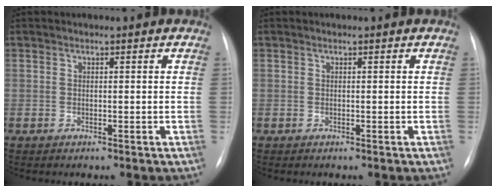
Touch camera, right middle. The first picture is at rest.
{"total": 0.0}